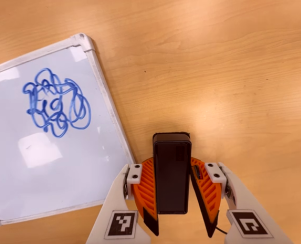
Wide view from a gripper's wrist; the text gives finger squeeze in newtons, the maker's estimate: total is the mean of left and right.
{"total": 4.8, "left": 4.5, "right": 5.2}